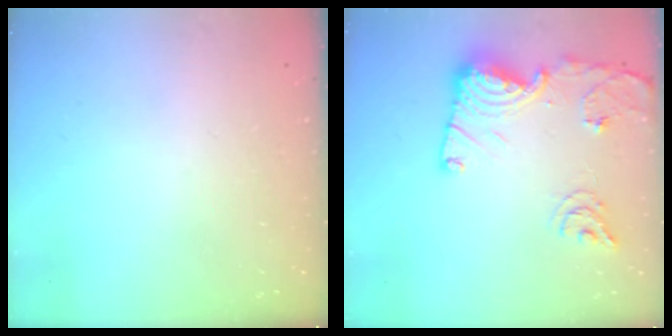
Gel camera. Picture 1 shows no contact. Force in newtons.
{"total": 16.5, "press": 16.5, "slide": 1.7}